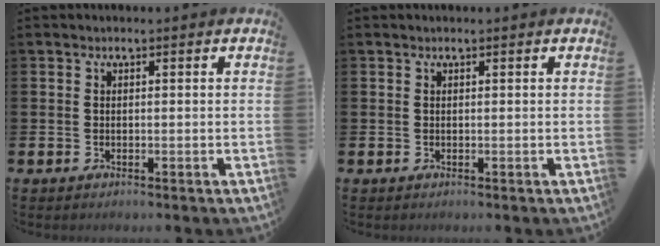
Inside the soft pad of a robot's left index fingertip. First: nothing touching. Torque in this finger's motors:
{"motor_torque": [-0.81, -0.06, -1.05, -0.01]}